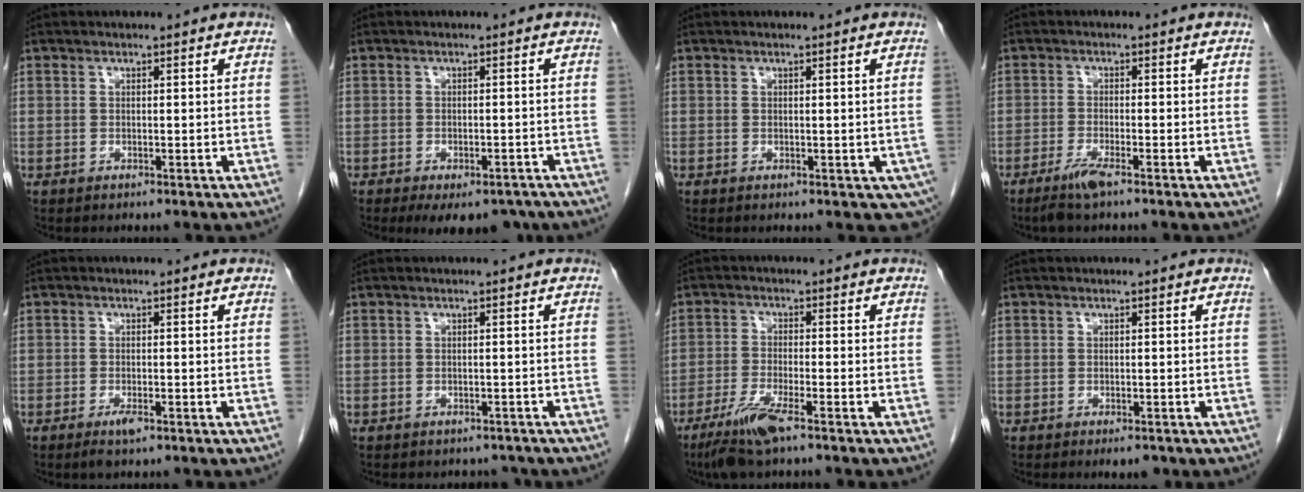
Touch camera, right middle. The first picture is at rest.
{"total": 8.8, "force": [-6.7, 3.9, 4.2], "torque": [-0.046, -0.004, -0.088]}
{"total": 3.1, "force": [-0.6, 1.9, 2.4], "torque": [-0.021, -0.004, -0.003]}
{"total": 3.2, "force": [-2.3, 0.0, 2.2], "torque": [-0.052, -0.007, -0.048]}
{"total": 2.1, "force": [-1.3, 0.5, 1.6], "torque": [-0.030, -0.002, -0.022]}
{"total": 3.9, "force": [-3.4, 1.8, 0.4], "torque": [-0.003, 0.007, -0.038]}
{"total": 6.5, "force": [-4.3, 0.4, 4.8], "torque": [-0.103, -0.016, -0.082]}
{"total": 2.1, "force": [-1.4, 0.9, 1.3], "torque": [-0.013, -0.001, -0.012]}